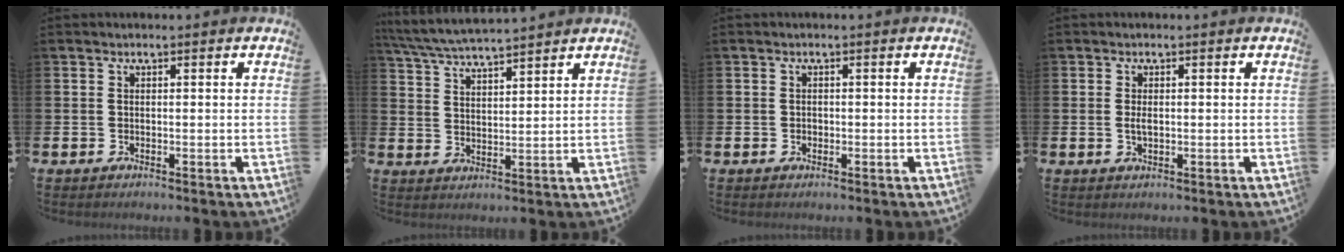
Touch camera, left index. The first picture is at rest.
{"total": 5.5, "force": [5.4, 0.2, 1.1], "torque": [-0.040, -0.030, 0.096]}
{"total": 0.7, "force": [-0.1, 0.7, 0.2], "torque": [0.003, 0.003, -0.006]}
{"total": 1.6, "force": [0.1, 0.7, 1.4], "torque": [-0.020, 0.000, -0.002]}